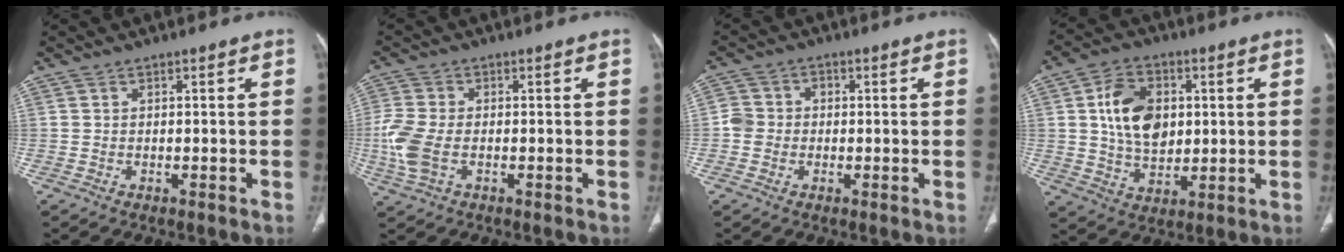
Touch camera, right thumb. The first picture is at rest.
{"total": 7.6, "force": [-1.5, 4.5, 5.9], "torque": [-0.158, 0.003, -0.030]}
{"total": 4.0, "force": [-0.5, 3.8, 1.4], "torque": [-0.013, 0.015, -0.016]}
{"total": 12.5, "force": [2.3, 8.6, 8.7], "torque": [-0.125, -0.007, 0.044]}